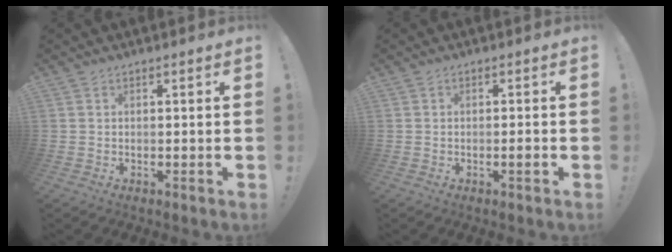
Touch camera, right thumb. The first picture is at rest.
{"total": 2.1, "force": [-0.7, -0.1, 1.9], "torque": [-0.021, -0.004, -0.015]}